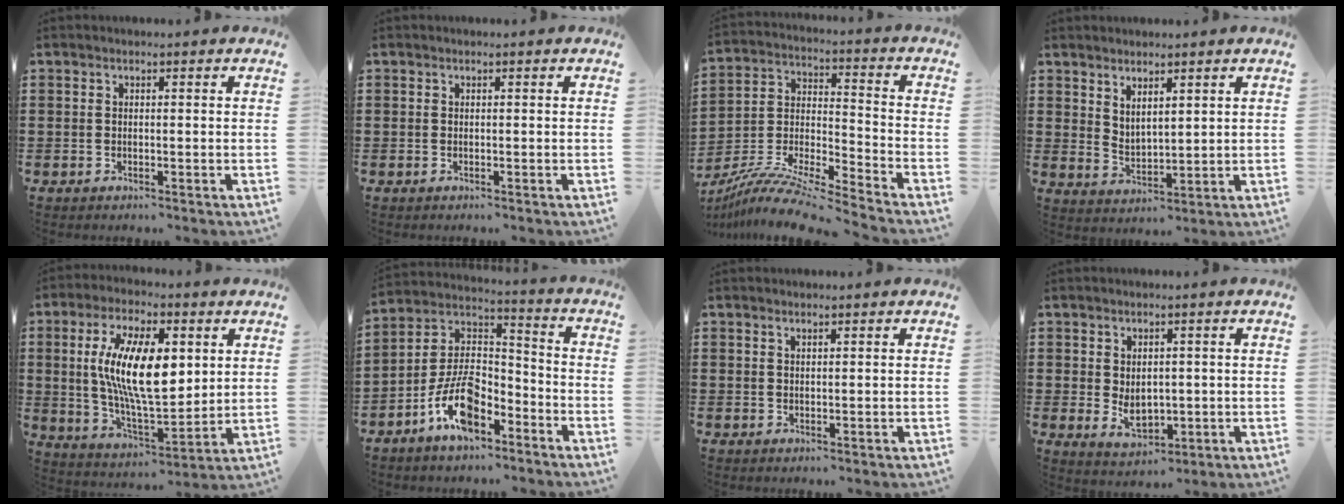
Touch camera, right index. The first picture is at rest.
{"total": 0.0}
{"total": 10.0, "force": [-9.1, 0.0, 4.0], "torque": [-0.082, 0.000, -0.186]}
{"total": 3.0, "force": [2.8, 0.8, 0.4], "torque": [-0.015, -0.003, 0.054]}
{"total": 14.6, "force": [3.4, 6.1, 12.8], "torque": [-0.247, 0.010, 0.061]}
{"total": 10.8, "force": [-6.6, 5.1, 7.0], "torque": [-0.158, 0.007, -0.127]}
{"total": 0.6, "force": [0.6, 0.1, 0.2], "torque": [-0.005, -0.001, 0.012]}
{"total": 3.7, "force": [0.1, 2.7, 2.6], "torque": [-0.038, -0.001, -0.002]}